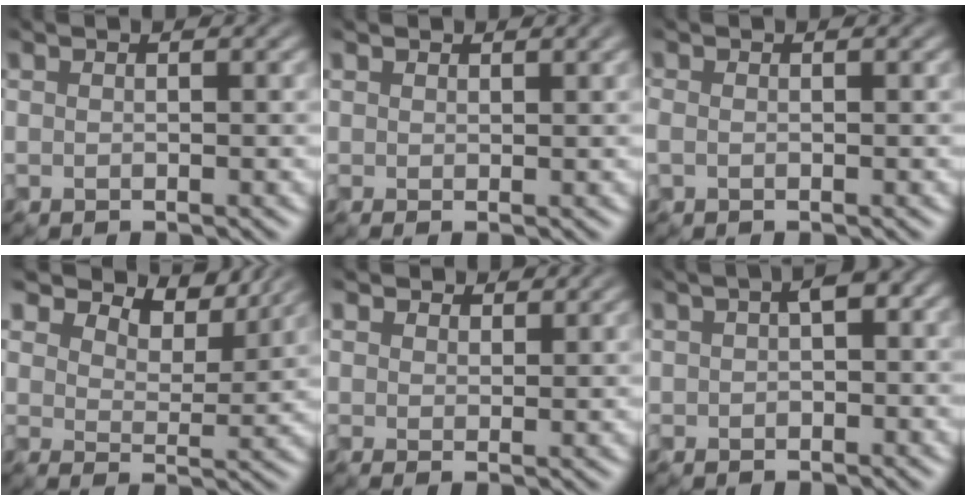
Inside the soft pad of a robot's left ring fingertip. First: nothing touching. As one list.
[{"total": 1.3, "force": [0.8, 0.6, 0.8], "torque": [-0.009, 0.001, 0.011]}, {"total": 0.5, "force": [-0.2, 0.3, 0.4], "torque": [-0.014, -0.003, -0.006]}, {"total": 8.2, "force": [7.0, 2.8, 3.4], "torque": [-0.059, -0.008, 0.101]}, {"total": 2.0, "force": [1.6, 1.1, 0.7], "torque": [-0.014, -0.001, 0.021]}, {"total": 2.5, "force": [0.5, 1.3, 2.1], "torque": [-0.024, 0.013, 0.002]}]